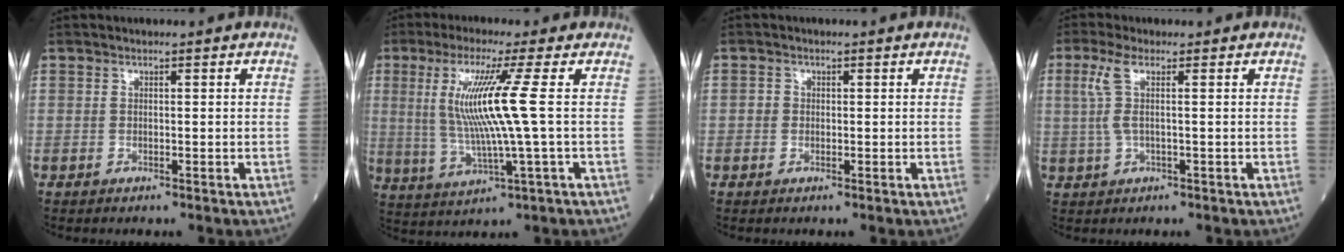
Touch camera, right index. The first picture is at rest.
{"total": 10.3, "force": [1.6, -1.4, 10.0], "torque": [-0.208, -0.008, 0.034]}
{"total": 1.1, "force": [-0.1, 1.1, 0.3], "torque": [-0.002, 0.005, -0.003]}
{"total": 3.9, "force": [1.2, 0.5, 3.7], "torque": [-0.096, 0.011, 0.026]}